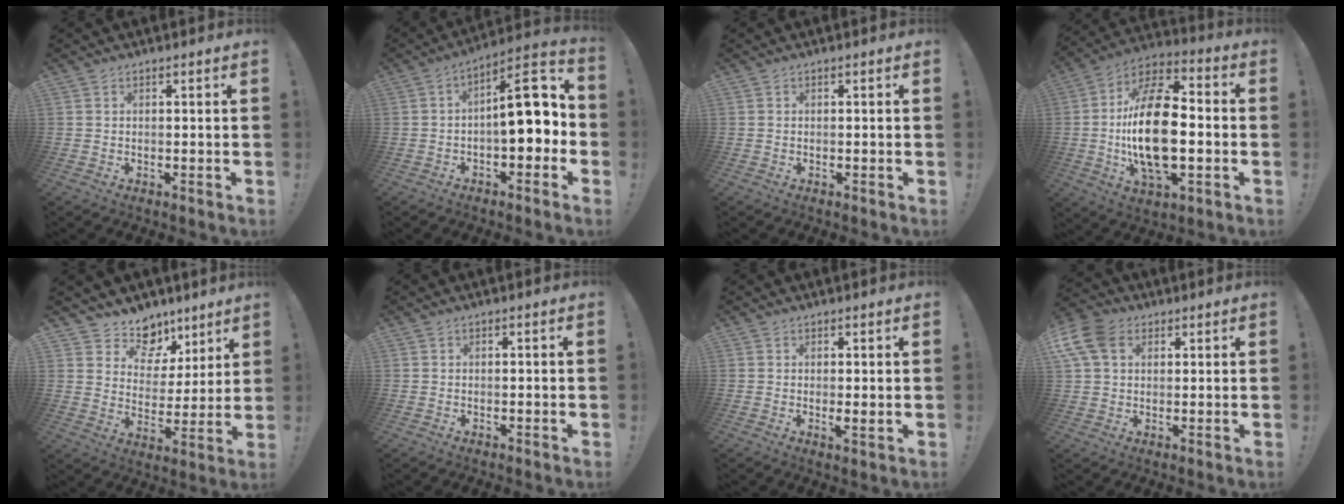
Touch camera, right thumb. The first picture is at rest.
{"total": 15.2, "force": [0.5, 6.7, 13.7], "torque": [-0.182, 0.007, 0.008]}
{"total": 0.0}
{"total": 23.5, "force": [-2.1, 12.0, 20.1], "torque": [-0.374, 0.005, -0.037]}
{"total": 10.7, "force": [7.7, 7.0, 2.4], "torque": [-0.038, -0.057, 0.147]}
{"total": 0.9, "force": [-0.5, 0.7, 0.2], "torque": [-0.005, 0.003, -0.009]}
{"total": 2.0, "force": [0.7, 0.4, 1.8], "torque": [-0.024, -0.009, 0.011]}
{"total": 11.4, "force": [3.9, 8.0, 7.1], "torque": [-0.145, -0.003, 0.078]}